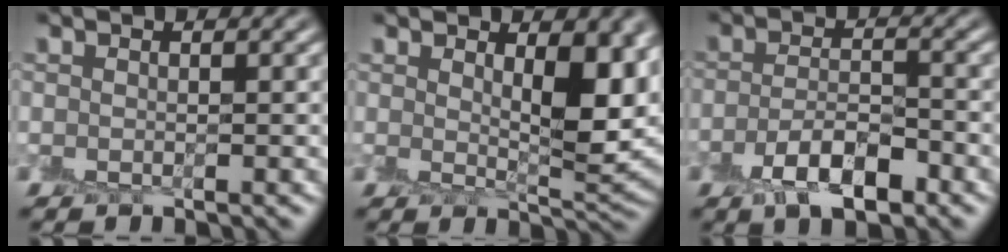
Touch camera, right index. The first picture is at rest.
{"total": 5.9, "force": [1.7, 2.4, 5.1], "torque": [-0.072, -0.005, 0.031]}
{"total": 4.4, "force": [-2.4, 2.0, 3.1], "torque": [-0.055, 0.003, -0.041]}